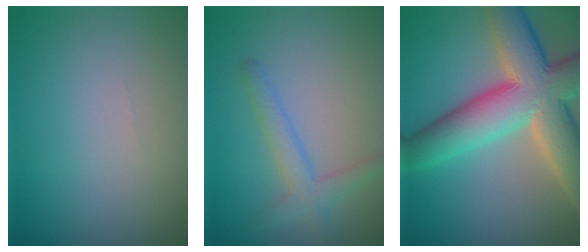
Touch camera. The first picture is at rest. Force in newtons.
{"total": 2.0, "press": 2.0, "slide": 0.1}
{"total": 11.8, "press": 11.7, "slide": 0.9}